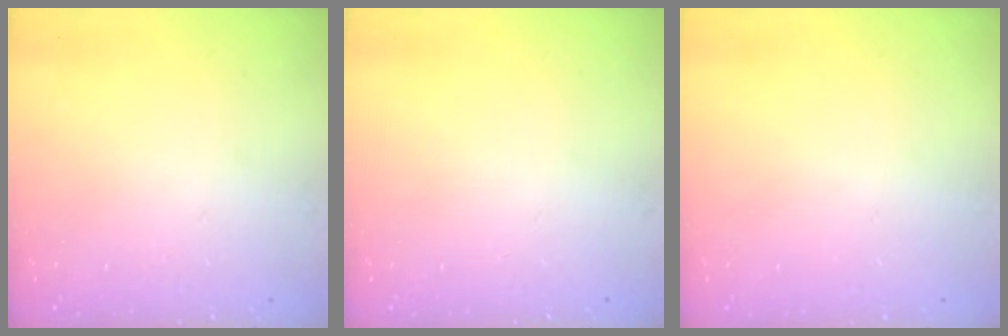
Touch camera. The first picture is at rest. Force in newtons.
{"total": 0.0}
{"total": 0.6, "press": 0.6, "slide": 0.2}